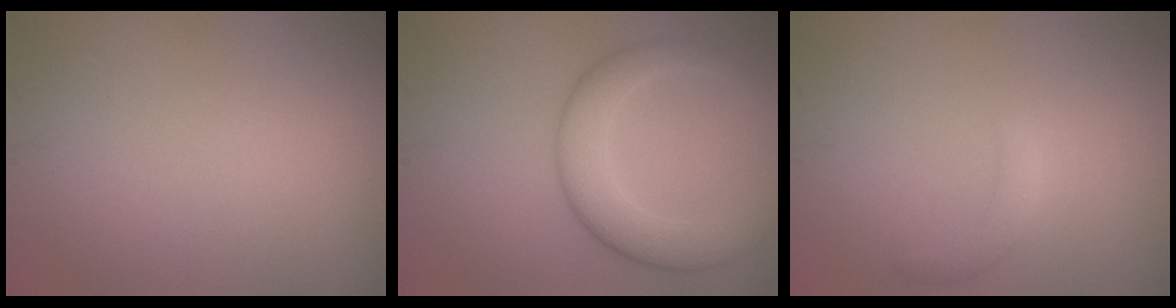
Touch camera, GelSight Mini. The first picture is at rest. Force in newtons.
{"total": 5.4, "press": 5.4, "slide": 0.2}
{"total": 1.6, "press": 1.6, "slide": 0.0}